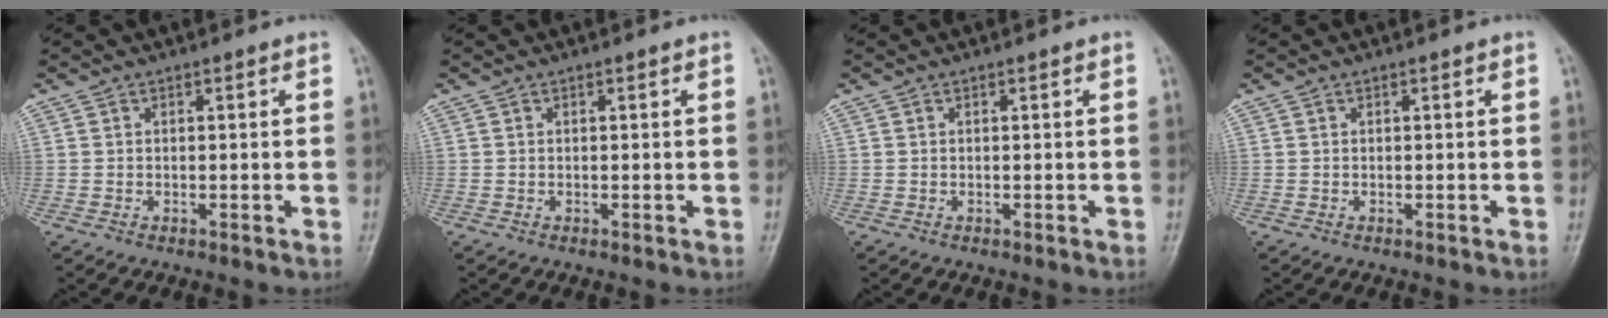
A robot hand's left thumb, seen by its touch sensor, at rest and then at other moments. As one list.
[{"total": 0.0}, {"total": 0.0}, {"total": 0.0}]